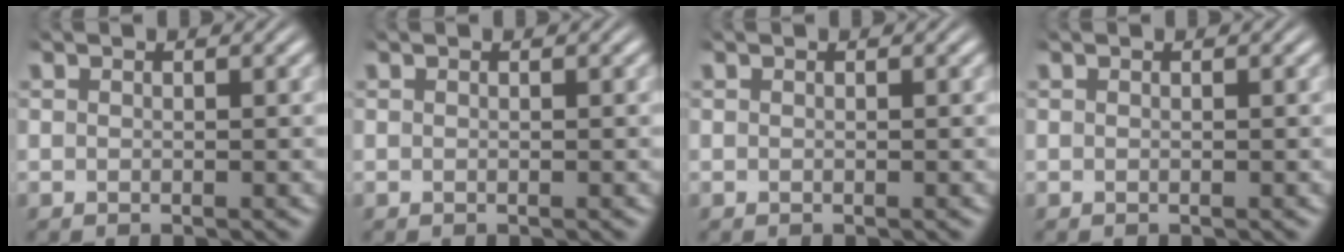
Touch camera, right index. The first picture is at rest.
{"total": 0.0}
{"total": 0.0}
{"total": 0.0}